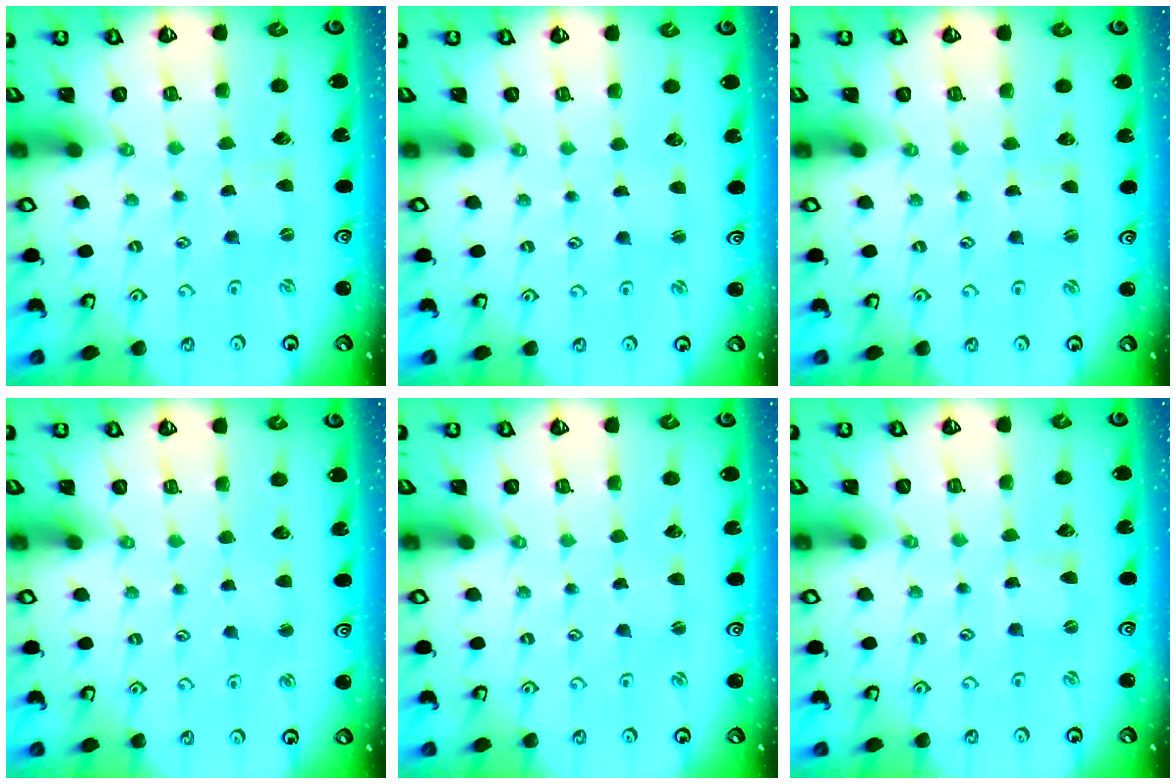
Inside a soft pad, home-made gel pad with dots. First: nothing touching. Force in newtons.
{"total": 1.3, "press": 1.3, "slide": 0.2}
{"total": 0.6, "press": 0.6, "slide": 0.1}
{"total": 1.9, "press": 1.9, "slide": 0.3}
{"total": 1.0, "press": 1.0, "slide": 0.2}
{"total": 0.0}